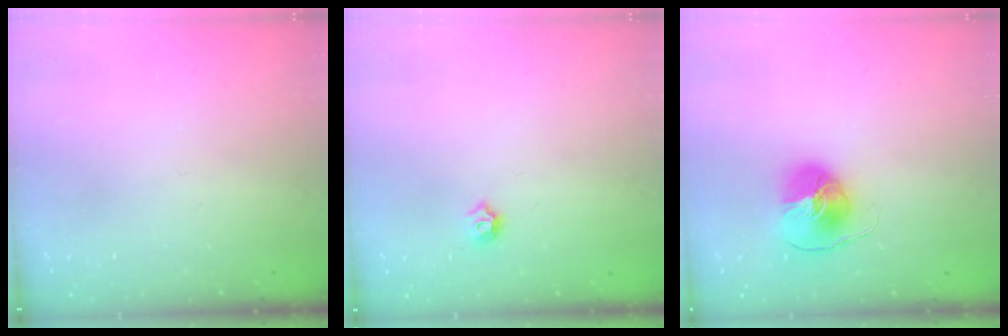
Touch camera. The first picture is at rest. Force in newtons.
{"total": 3.7, "press": 3.6, "slide": 0.6}
{"total": 8.7, "press": 8.7, "slide": 0.6}